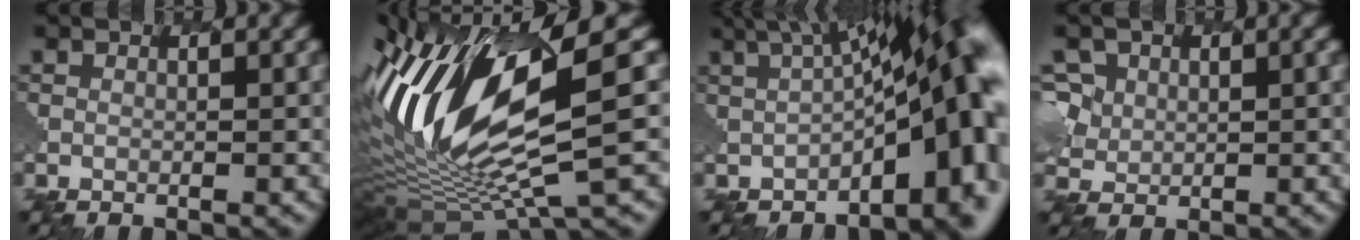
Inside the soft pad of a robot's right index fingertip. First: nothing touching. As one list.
[{"total": 9.2, "force": [2.2, 2.3, 8.6], "torque": [-0.215, 0.021, 0.025]}, {"total": 10.8, "force": [0.8, 3.9, 10.1], "torque": [-0.128, 0.034, -0.010]}, {"total": 5.4, "force": [3.5, 4.0, 0.8], "torque": [-0.036, 0.031, 0.023]}]